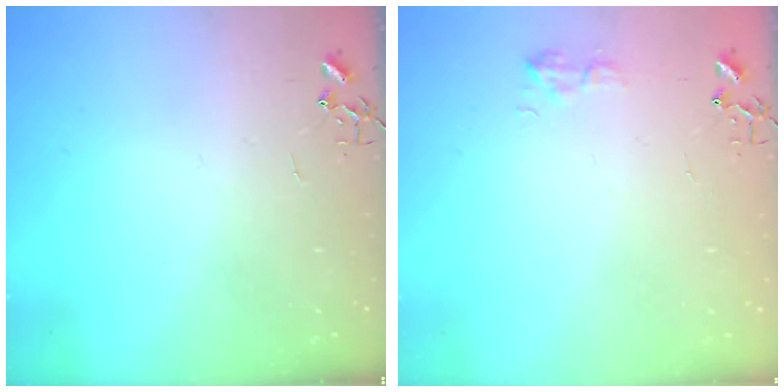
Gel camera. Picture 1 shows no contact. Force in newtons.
{"total": 6.8, "press": 6.8, "slide": 0.7}